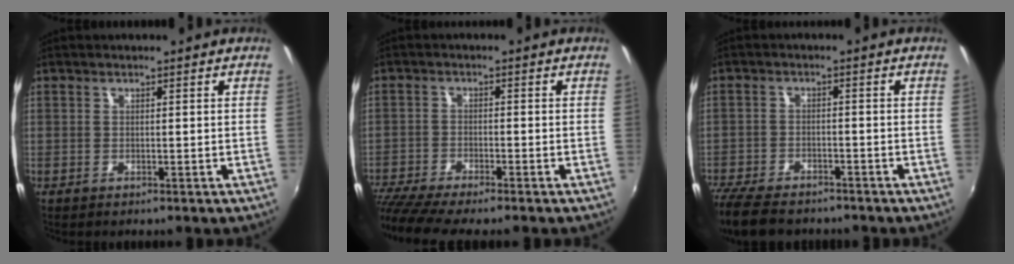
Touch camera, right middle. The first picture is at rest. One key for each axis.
{"total": 8.5, "fx": -7.5, "fy": 0.1, "fz": 4.0, "tx": -0.104, "ty": -0.036, "tz": -0.132}
{"total": 11.4, "fx": -9.4, "fy": 4.1, "fz": 5.0, "tx": -0.134, "ty": -0.030, "tz": -0.165}